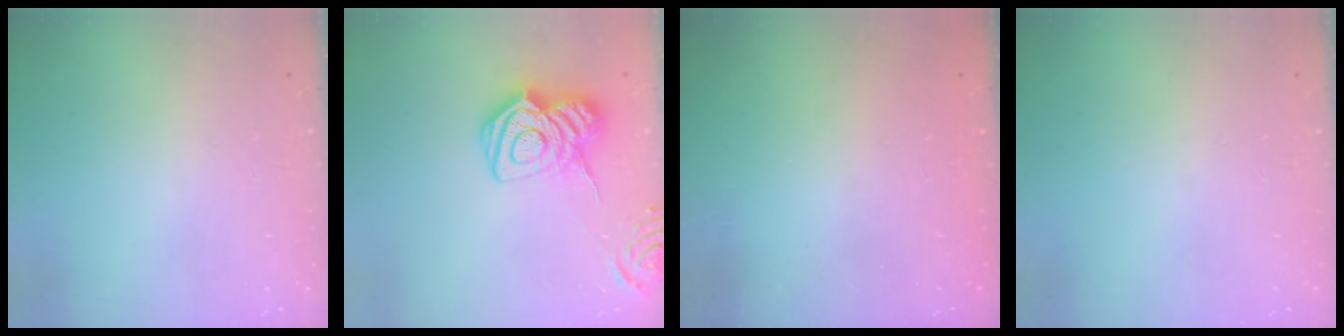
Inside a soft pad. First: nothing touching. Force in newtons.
{"total": 16.9, "press": 16.8, "slide": 1.1}
{"total": 2.3, "press": 2.2, "slide": 0.7}
{"total": 0.0}